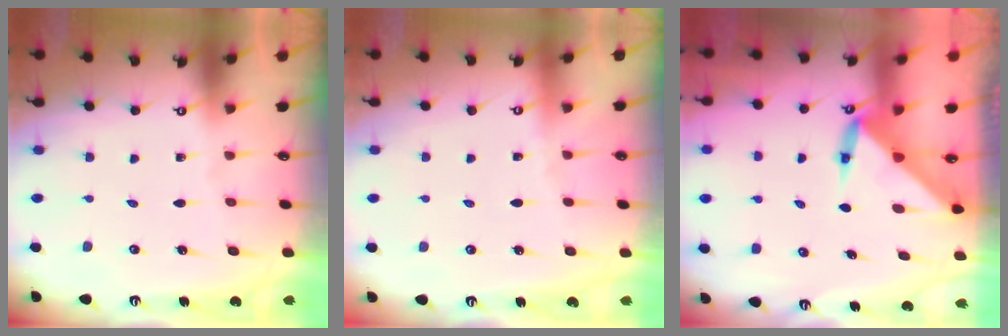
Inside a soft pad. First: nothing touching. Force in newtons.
{"total": 0.7, "press": 0.6, "slide": 0.3}
{"total": 3.9, "press": 3.9, "slide": 0.5}